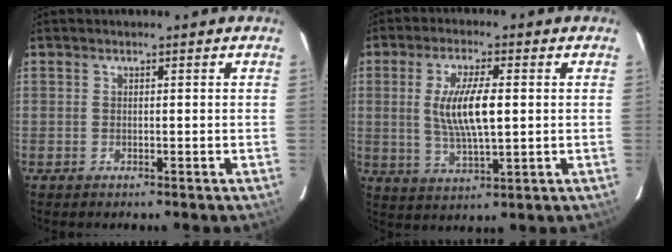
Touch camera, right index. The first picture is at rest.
{"total": 9.5, "force": [1.0, 2.8, 9.1], "torque": [-0.174, -0.003, 0.023]}